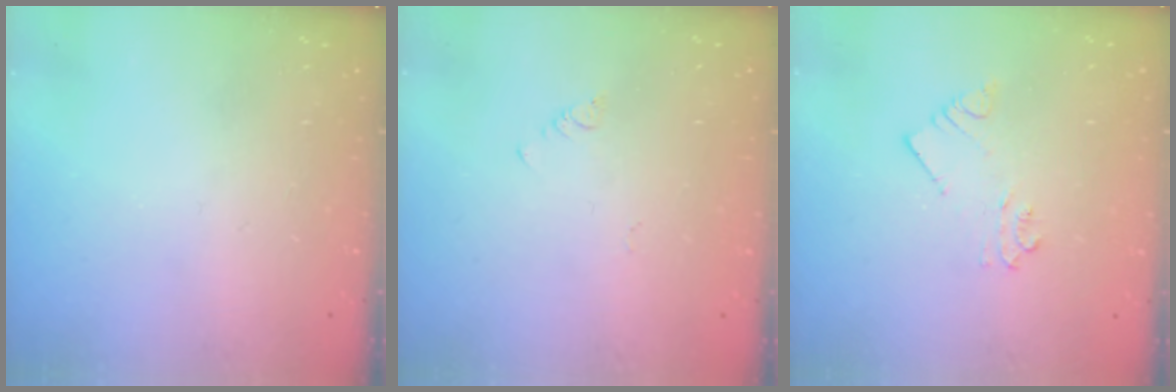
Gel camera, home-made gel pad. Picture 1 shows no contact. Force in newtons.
{"total": 1.9, "press": 1.9, "slide": 0.4}
{"total": 3.2, "press": 3.2, "slide": 0.2}